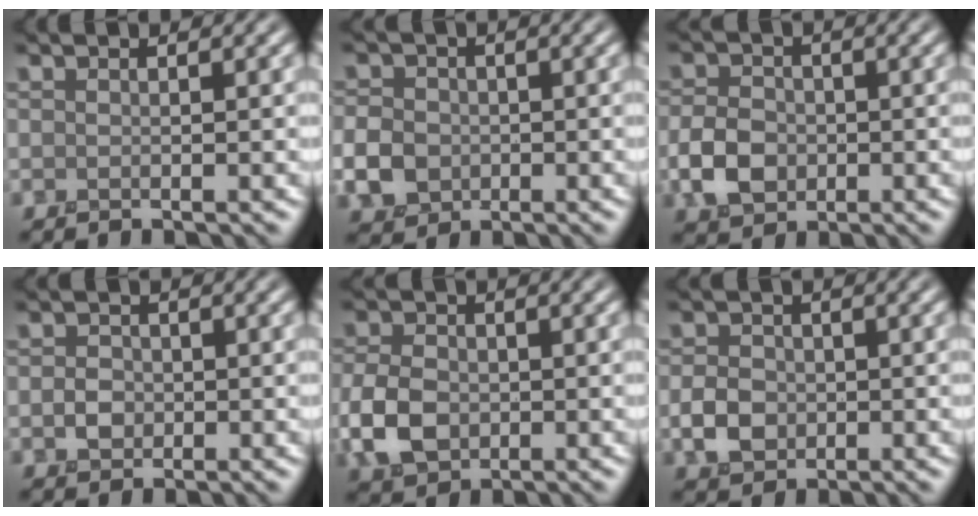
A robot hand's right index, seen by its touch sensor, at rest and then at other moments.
{"total": 3.9, "force": [-0.9, 3.3, 1.7], "torque": [-0.036, 0.000, -0.027]}
{"total": 3.8, "force": [-0.9, 3.0, 2.1], "torque": [-0.044, 0.001, -0.022]}
{"total": 1.6, "force": [-0.3, 1.4, 0.7], "torque": [-0.011, 0.001, -0.010]}
{"total": 4.8, "force": [-1.1, 3.5, 3.0], "torque": [-0.073, -0.001, -0.029]}
{"total": 2.8, "force": [-0.5, 2.3, 1.4], "torque": [-0.029, 0.002, -0.014]}